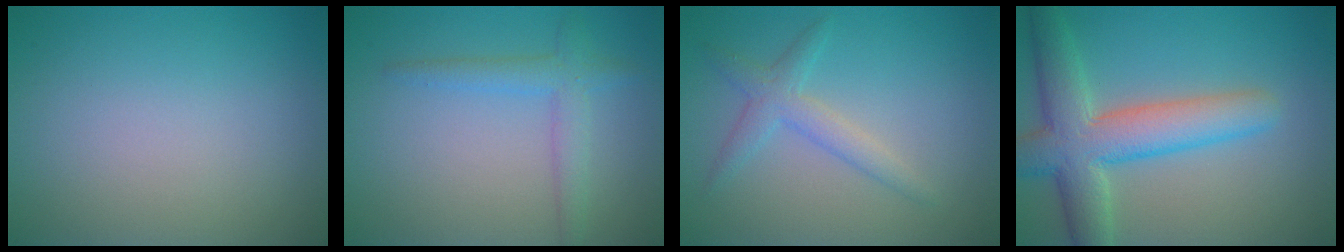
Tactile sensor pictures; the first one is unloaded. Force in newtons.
{"total": 2.7, "press": 2.7, "slide": 0.0}
{"total": 2.4, "press": 2.4, "slide": 0.0}
{"total": 7.3, "press": 7.3, "slide": 0.2}